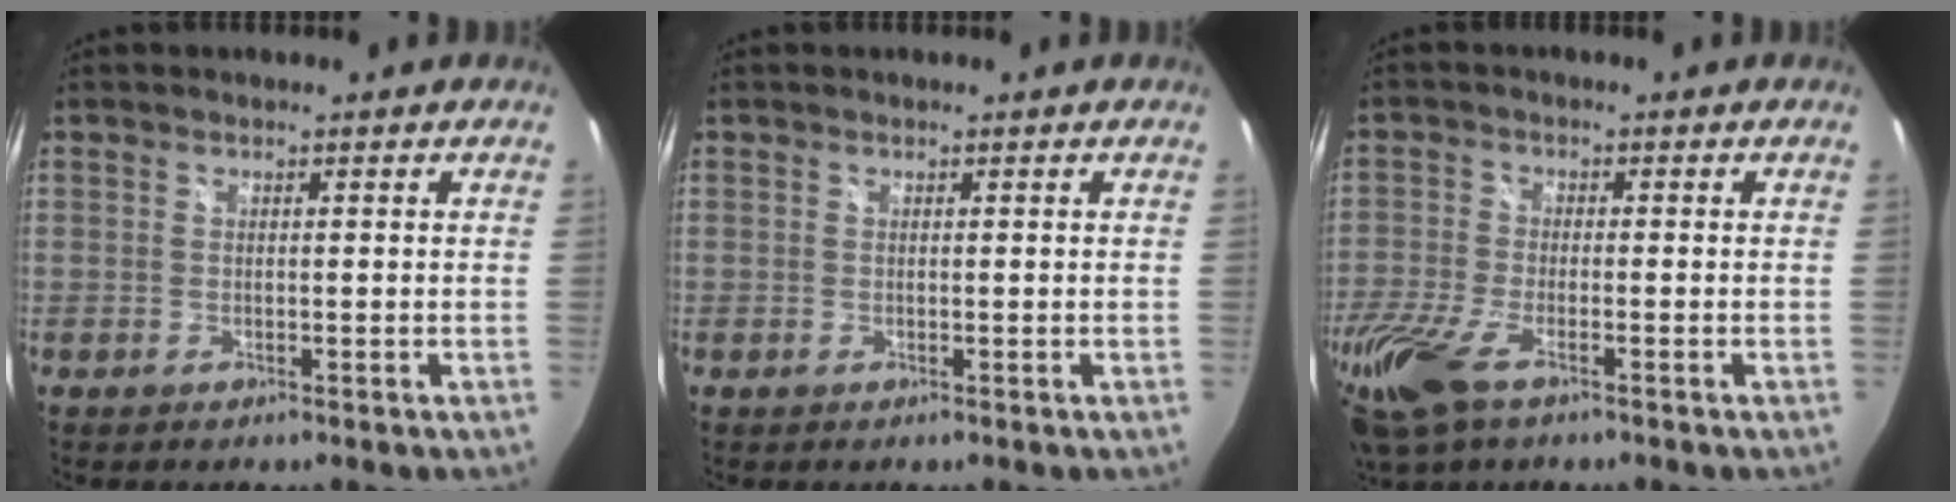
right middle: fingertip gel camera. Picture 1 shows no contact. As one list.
[{"total": 0.0}, {"total": 14.4, "force": [-8.5, 5.9, 10.0], "torque": [-0.242, -0.055, -0.165]}]